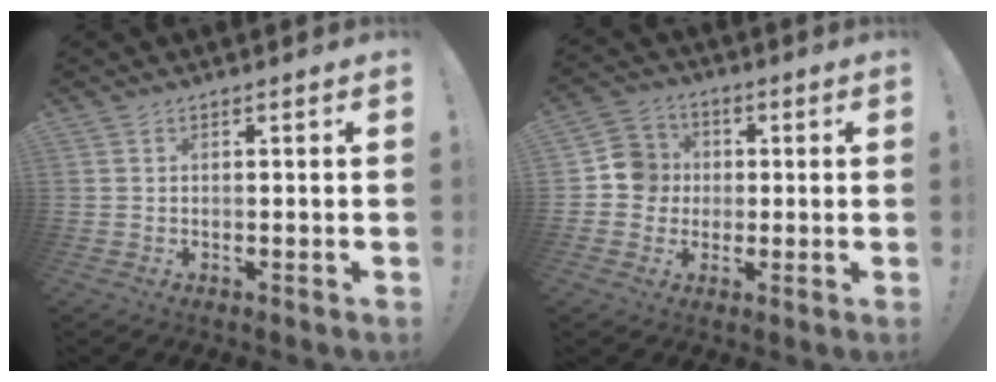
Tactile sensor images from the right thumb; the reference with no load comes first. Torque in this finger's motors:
{"motor_torque": [0.40, 0.27, 0.45, -0.39, -0.02]}